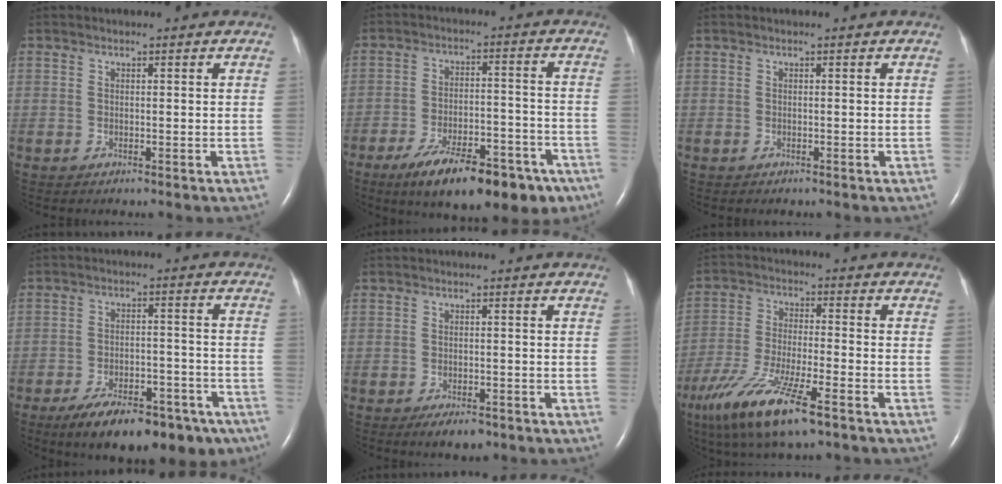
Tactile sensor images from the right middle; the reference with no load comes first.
{"total": 16.9, "force": [-11.3, 5.8, 11.1], "torque": [-0.138, 0.006, -0.171]}
{"total": 0.0}
{"total": 16.2, "force": [-11.4, 6.7, 9.3], "torque": [-0.115, 0.015, -0.170]}
{"total": 3.6, "force": [-2.5, 1.3, 2.2], "torque": [-0.035, -0.003, -0.032]}
{"total": 13.6, "force": [-8.4, 2.0, 10.5], "torque": [-0.215, -0.034, -0.152]}